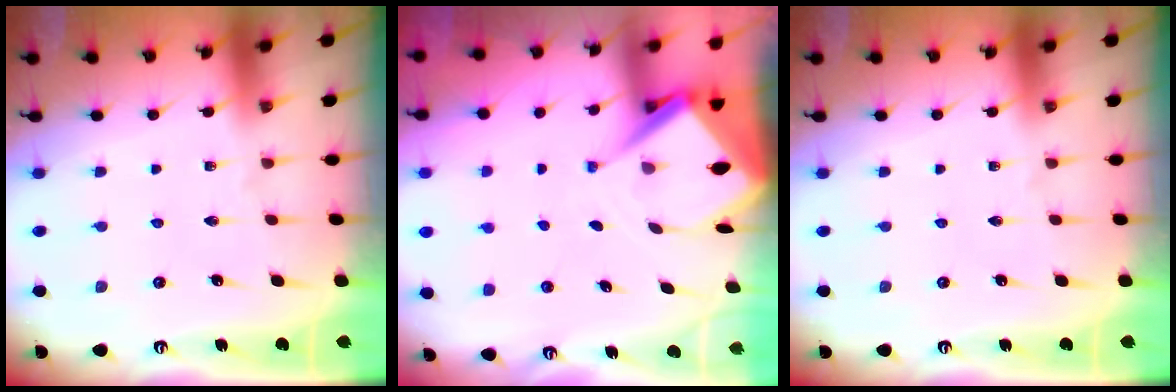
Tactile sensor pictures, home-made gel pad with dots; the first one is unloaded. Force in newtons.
{"total": 7.7, "press": 7.7, "slide": 0.7}
{"total": 0.0}